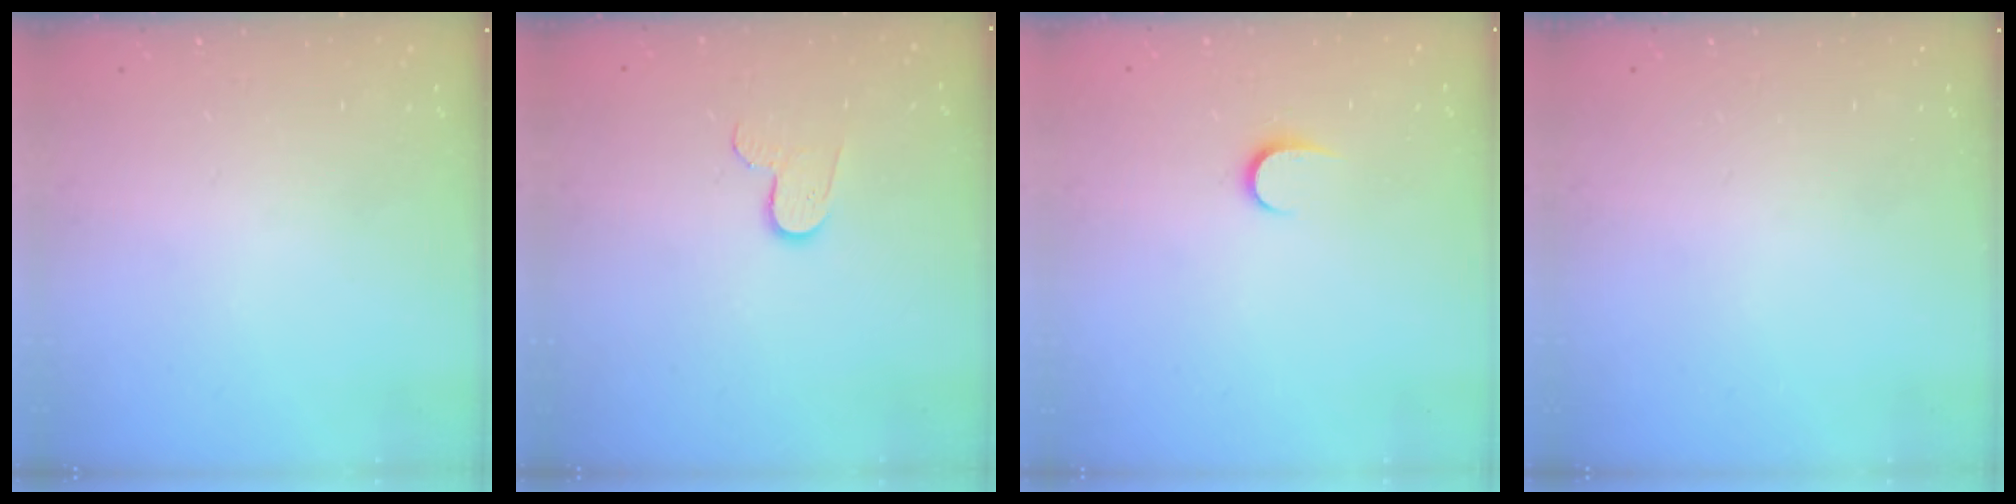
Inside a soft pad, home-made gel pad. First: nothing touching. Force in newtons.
{"total": 6.3, "press": 6.3, "slide": 0.5}
{"total": 5.1, "press": 5.1, "slide": 0.5}
{"total": 0.0}